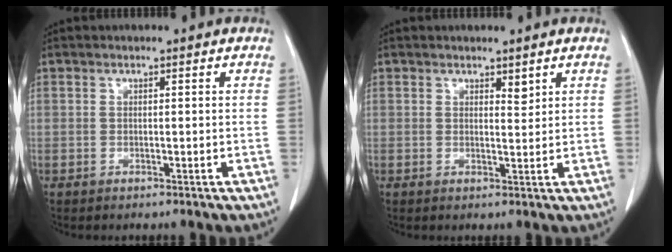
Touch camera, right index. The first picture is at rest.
{"total": 1.4, "force": [1.1, 0.4, 0.8], "torque": [-0.011, -0.009, 0.018]}